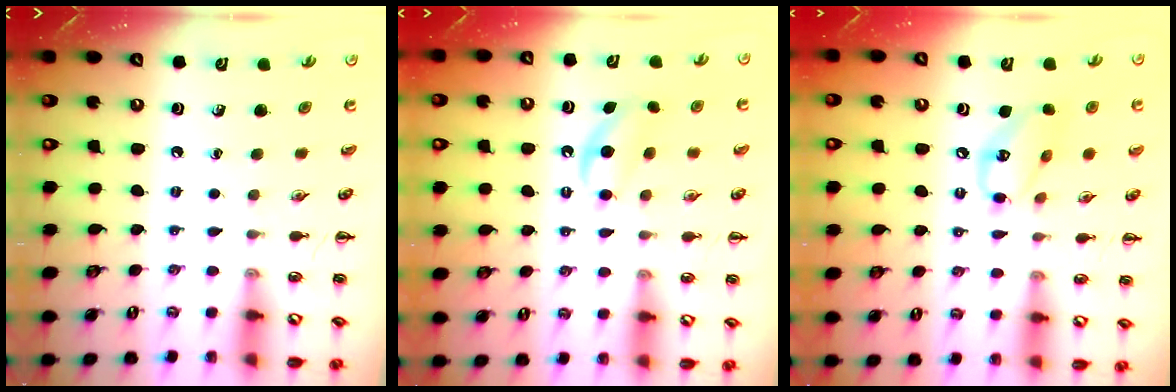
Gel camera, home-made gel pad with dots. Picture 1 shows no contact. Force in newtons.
{"total": 5.5, "press": 5.3, "slide": 1.6}
{"total": 11.3, "press": 11.1, "slide": 2.0}